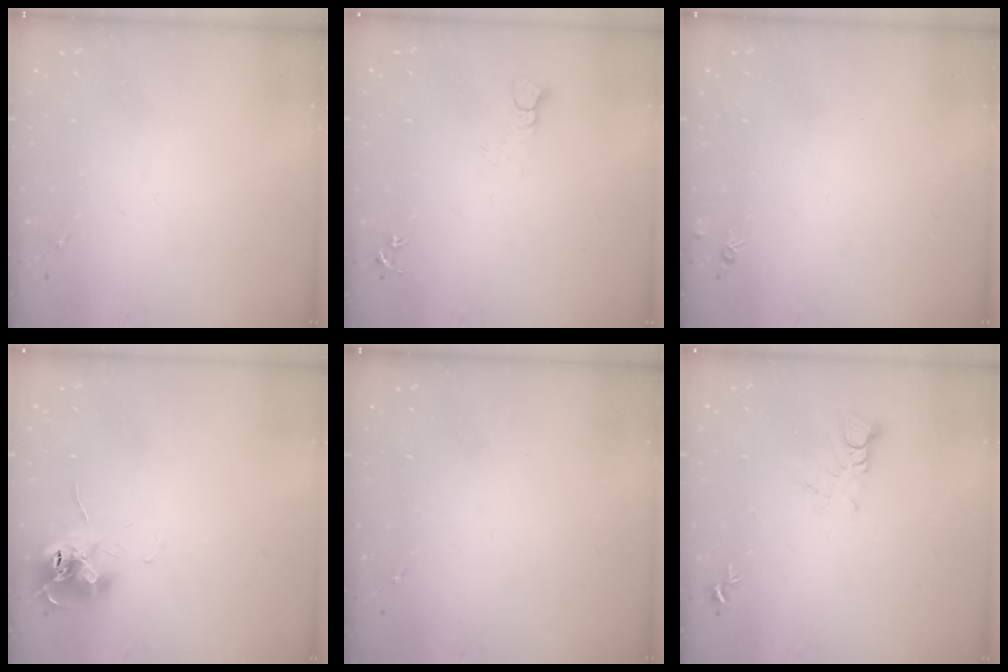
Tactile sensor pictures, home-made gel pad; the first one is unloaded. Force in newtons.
{"total": 3.7, "press": 3.7, "slide": 0.1}
{"total": 4.4, "press": 4.3, "slide": 0.5}
{"total": 12.3, "press": 12.3, "slide": 0.8}
{"total": 0.0}
{"total": 3.6, "press": 3.6, "slide": 0.2}